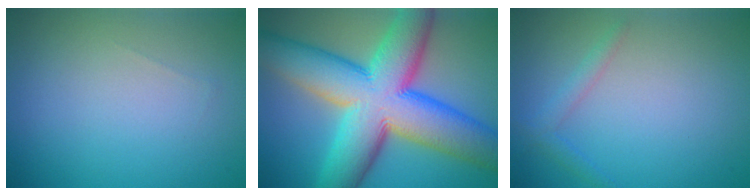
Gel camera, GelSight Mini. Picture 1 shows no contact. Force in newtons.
{"total": 15.3, "press": 15.3, "slide": 0.4}
{"total": 1.4, "press": 1.4, "slide": 0.1}